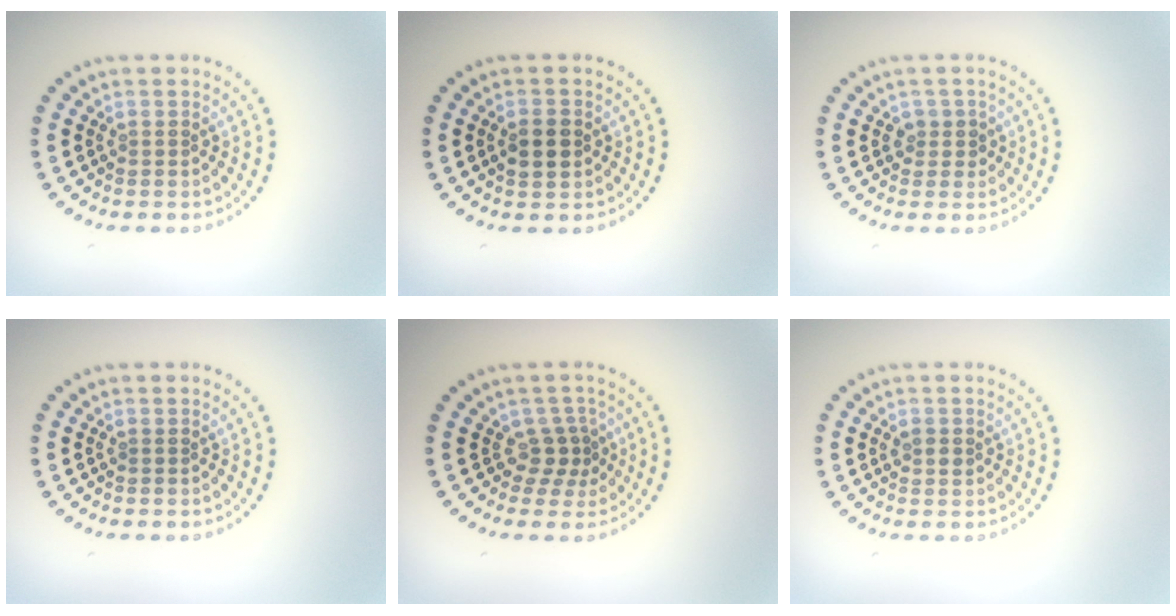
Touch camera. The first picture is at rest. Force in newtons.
{"total": 2.5, "press": 2.4, "slide": 0.3}
{"total": 1.5, "press": 1.2, "slide": 0.8}
{"total": 0.0}
{"total": 2.0, "press": 1.4, "slide": 1.4}
{"total": 1.0, "press": 1.0, "slide": 0.1}